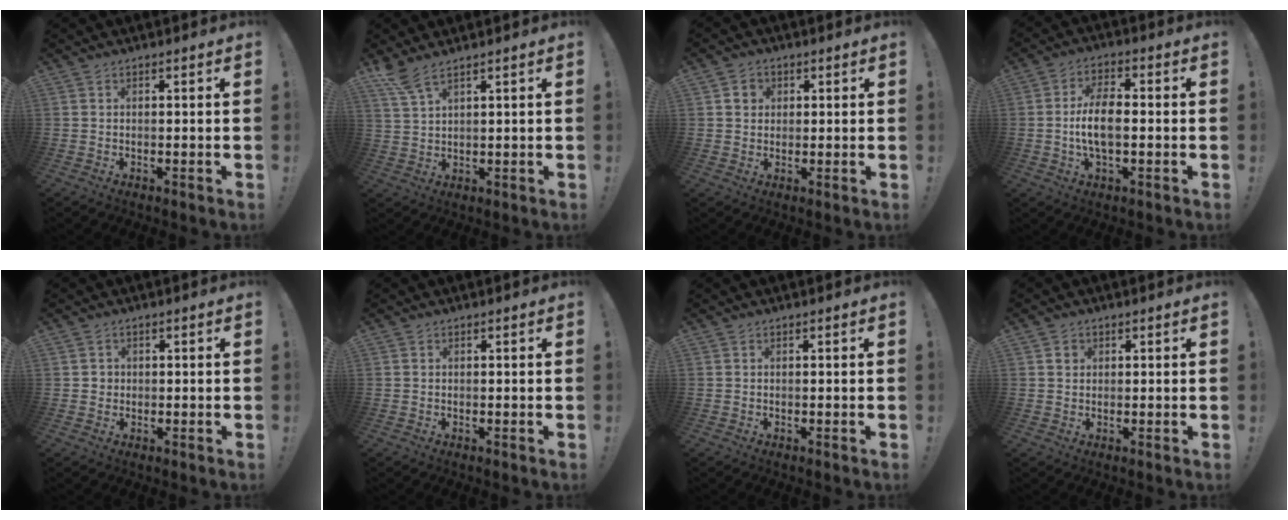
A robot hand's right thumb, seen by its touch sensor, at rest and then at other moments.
{"total": 4.6, "force": [3.3, 0.6, 3.1], "torque": [-0.074, -0.013, 0.062]}
{"total": 3.6, "force": [1.0, 3.3, 1.0], "torque": [-0.003, -0.003, 0.016]}
{"total": 9.2, "force": [-1.3, 4.2, 8.1], "torque": [-0.162, 0.007, -0.025]}
{"total": 1.9, "force": [0.2, 1.8, 0.3], "torque": [0.009, -0.003, 0.000]}
{"total": 0.0}
{"total": 0.0}
{"total": 1.7, "force": [0.7, 1.6, 0.3], "torque": [0.008, -0.004, 0.009]}